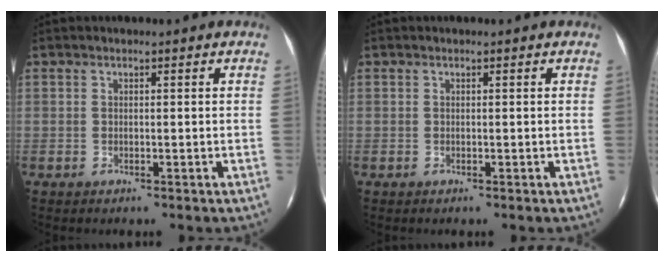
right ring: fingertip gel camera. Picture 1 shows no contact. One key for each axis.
{"total": 0.0}